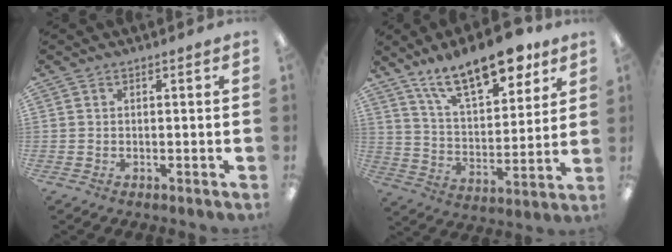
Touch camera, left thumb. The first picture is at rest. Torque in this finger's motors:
{"motor_torque": [0.52, 0.48, 1.61, -1.17, 0.12]}